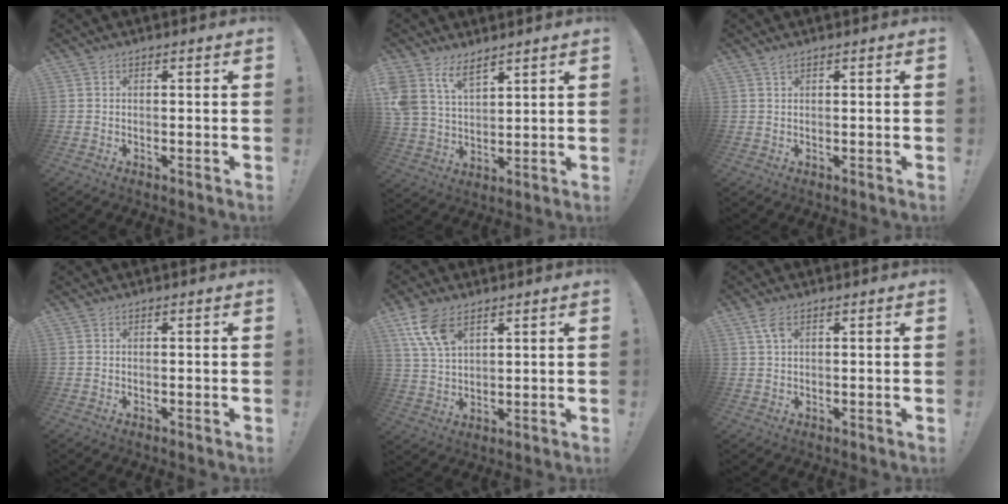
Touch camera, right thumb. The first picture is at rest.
{"total": 9.3, "force": [6.7, 4.9, 4.2], "torque": [-0.103, -0.034, 0.133]}
{"total": 1.2, "force": [0.8, 0.2, 0.9], "torque": [-0.018, 0.002, 0.013]}
{"total": 0.0}
{"total": 9.9, "force": [5.5, 5.4, 6.3], "torque": [-0.124, -0.016, 0.107]}
{"total": 3.6, "force": [1.5, 1.6, 2.9], "torque": [-0.063, 0.003, 0.028]}